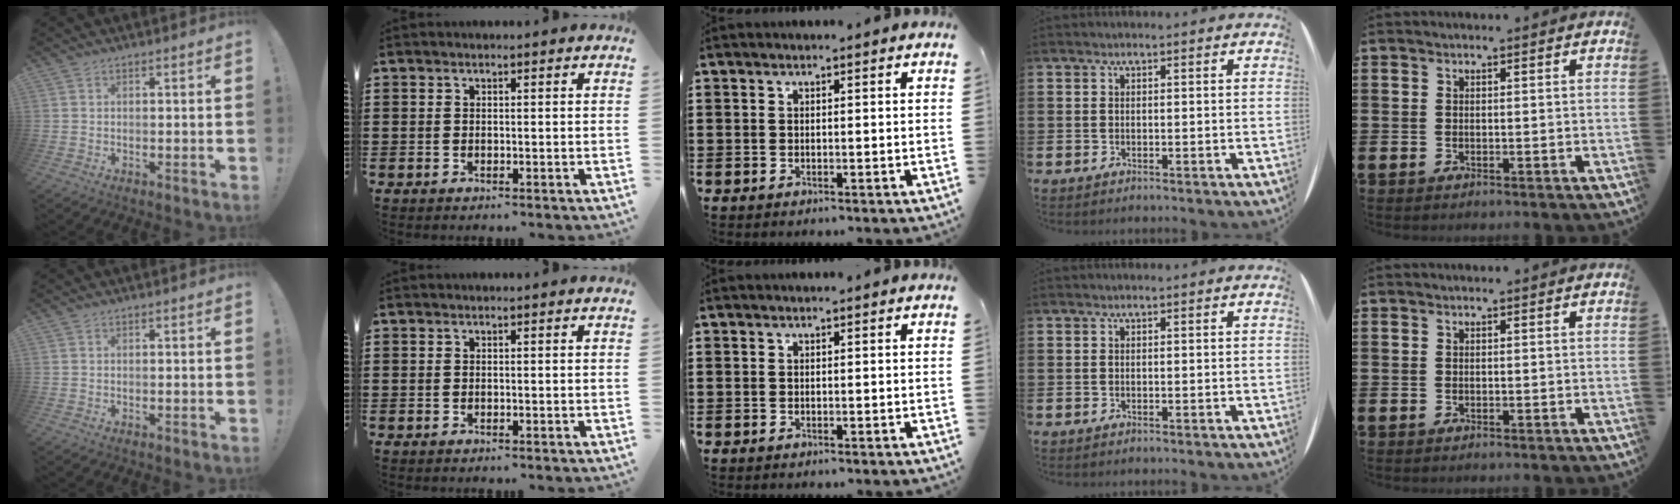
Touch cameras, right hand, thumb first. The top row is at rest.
{}